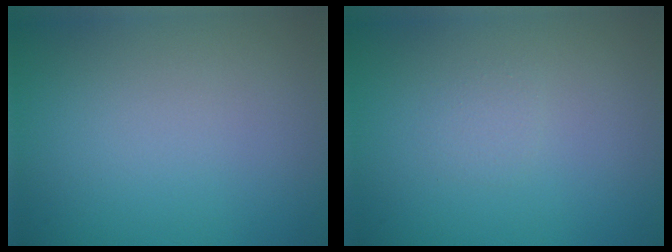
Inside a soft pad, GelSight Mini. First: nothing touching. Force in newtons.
{"total": 0.7, "press": 0.7, "slide": 0.0}